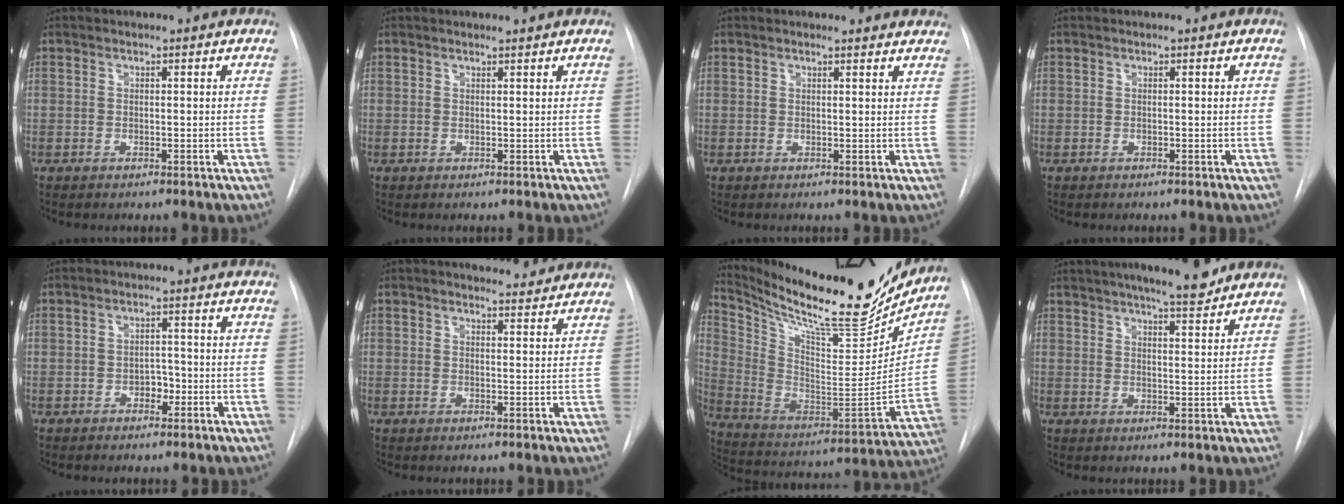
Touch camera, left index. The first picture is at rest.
{"total": 0.7, "force": [0.7, 0.0, 0.3], "torque": [-0.006, 0.002, 0.008]}
{"total": 4.7, "force": [4.5, 1.0, 0.9], "torque": [0.000, -0.005, 0.026]}
{"total": 0.0}
{"total": 2.9, "force": [-2.1, 1.5, 1.3], "torque": [-0.011, 0.001, -0.031]}
{"total": 3.6, "force": [3.3, 1.1, 0.7], "torque": [-0.007, -0.007, 0.033]}
{"total": 25.5, "force": [21.7, 4.7, 12.6], "torque": [-0.219, -0.052, 0.330]}
{"total": 9.8, "force": [8.0, 1.1, 5.5], "torque": [-0.079, 0.000, 0.107]}